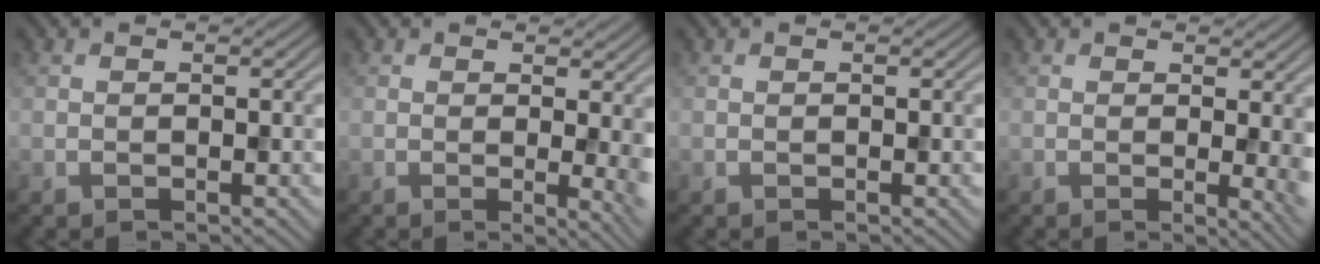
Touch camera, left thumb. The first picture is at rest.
{"total": 4.0, "force": [0.8, 1.0, 3.8], "torque": [-0.054, -0.006, 0.010]}
{"total": 0.0}
{"total": 3.6, "force": [0.9, 0.9, 3.4], "torque": [-0.047, -0.004, 0.012]}